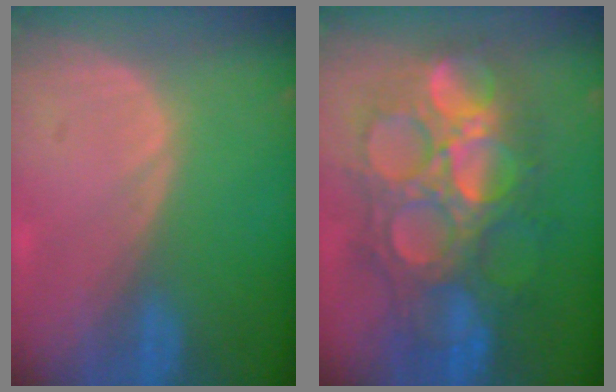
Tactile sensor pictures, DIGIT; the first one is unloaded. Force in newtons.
{"total": 13.5, "press": 13.4, "slide": 1.5}